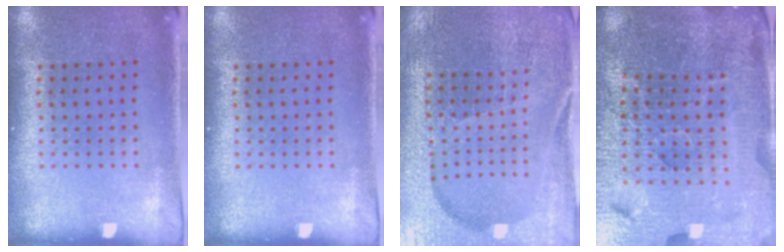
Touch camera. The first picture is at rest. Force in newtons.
{"total": 0.0}
{"total": 3.7, "press": 3.7, "slide": 0.8}
{"total": 5.5, "press": 5.1, "slide": 2.0}